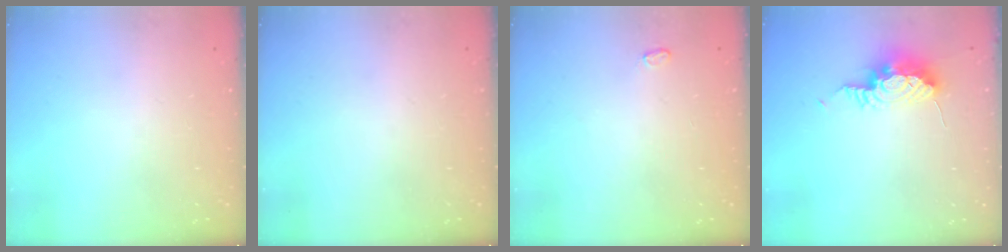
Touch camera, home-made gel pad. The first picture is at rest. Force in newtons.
{"total": 0.0}
{"total": 2.6, "press": 2.6, "slide": 0.3}
{"total": 9.9, "press": 9.5, "slide": 2.7}